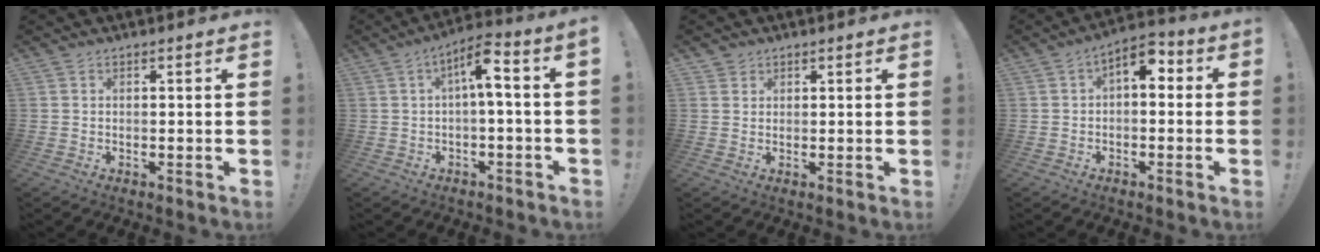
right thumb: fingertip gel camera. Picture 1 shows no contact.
{"total": 8.2, "force": [0.5, 1.4, 8.1], "torque": [-0.126, 0.001, 0.004]}
{"total": 2.1, "force": [1.6, 1.4, 0.0], "torque": [0.000, -0.007, 0.030]}
{"total": 6.0, "force": [0.7, 3.4, 4.9], "torque": [-0.069, -0.004, 0.013]}